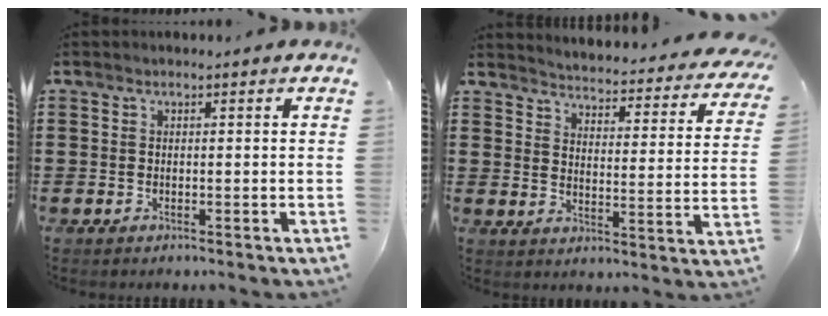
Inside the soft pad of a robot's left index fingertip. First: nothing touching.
{"total": 3.5, "force": [3.4, -0.6, 0.3], "torque": [-0.021, -0.042, 0.049]}